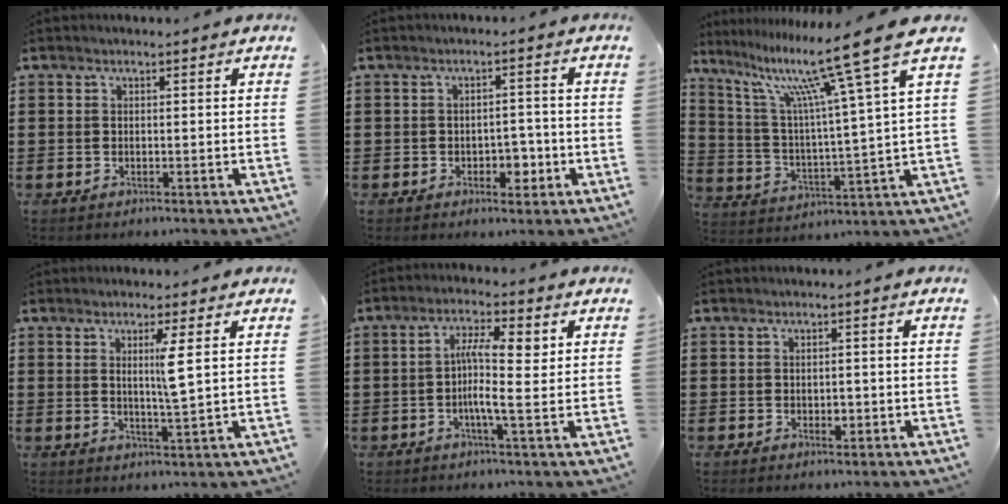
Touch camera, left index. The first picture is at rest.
{"total": 3.4, "force": [-1.6, 2.2, 2.2], "torque": [-0.033, 0.001, -0.033]}
{"total": 13.4, "force": [9.7, 0.3, 9.2], "torque": [-0.190, -0.055, 0.147]}
{"total": 4.2, "force": [1.4, -0.2, 3.9], "torque": [-0.073, -0.009, 0.020]}
{"total": 8.0, "force": [0.4, 1.8, 7.7], "torque": [-0.136, 0.007, 0.002]}
{"total": 1.4, "force": [-0.2, 0.9, 1.0], "torque": [-0.020, 0.003, -0.004]}